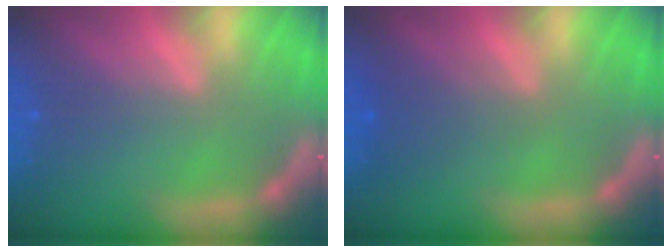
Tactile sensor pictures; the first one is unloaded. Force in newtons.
{"total": 2.4}